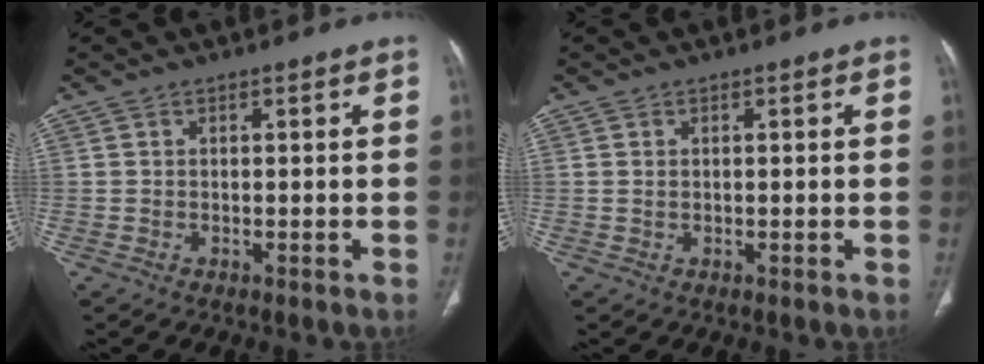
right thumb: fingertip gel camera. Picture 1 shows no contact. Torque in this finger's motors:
{"motor_torque": [-0.33, -0.34, 0.41, -0.01, -0.02]}